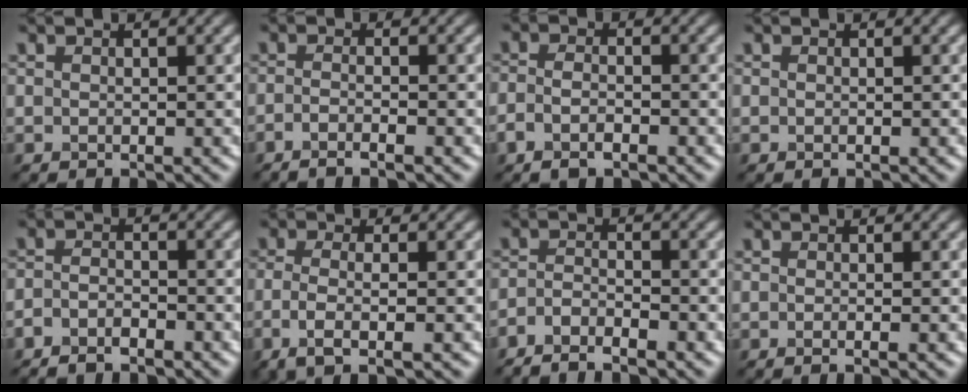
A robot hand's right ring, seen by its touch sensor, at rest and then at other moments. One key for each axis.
{"total": 2.5, "fx": -1.4, "fy": 0.6, "fz": 2.0, "tx": -0.027, "ty": -0.004, "tz": -0.030}
{"total": 2.4, "fx": -1.4, "fy": 1.0, "fz": 1.7, "tx": -0.038, "ty": -0.004, "tz": -0.030}
{"total": 0.0}
{"total": 2.3, "fx": -1.9, "fy": 0.9, "fz": 0.9, "tx": -0.018, "ty": 0.000, "tz": -0.042}
{"total": 3.7, "fx": -1.0, "fy": 1.2, "fz": 3.3, "tx": -0.063, "ty": -0.008, "tz": -0.027}
{"total": 2.7, "fx": -2.2, "fy": 0.5, "fz": 1.4, "tx": -0.024, "ty": -0.001, "tz": -0.048}
{"total": 1.2, "fx": -0.2, "fy": 0.4, "fz": 1.2, "tx": -0.012, "ty": -0.006, "tz": -0.009}